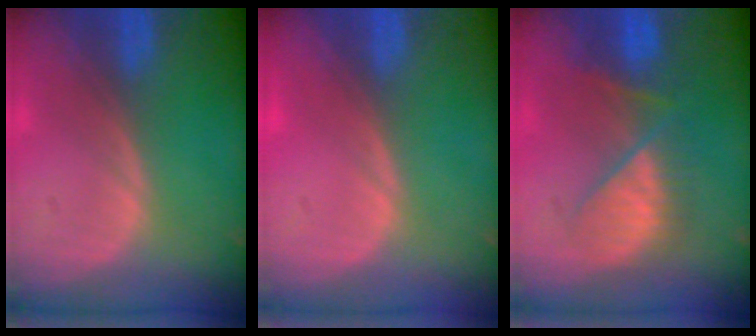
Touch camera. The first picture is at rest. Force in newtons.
{"total": 0.5, "press": 0.0, "slide": 0.5}
{"total": 7.4, "press": 7.3, "slide": 1.1}